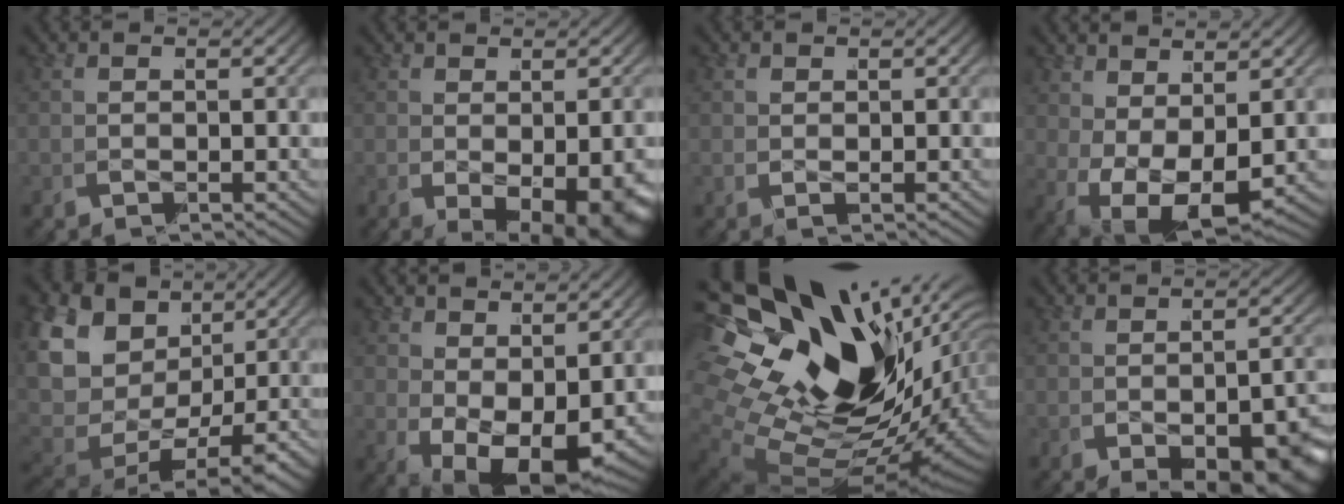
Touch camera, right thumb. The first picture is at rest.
{"total": 7.3, "force": [-2.4, 4.2, 5.5], "torque": [-0.082, -0.026, -0.025]}
{"total": 0.7, "force": [0.5, -0.1, -0.5], "torque": [0.014, 0.000, 0.012]}
{"total": 7.0, "force": [-1.2, 4.7, 5.0], "torque": [-0.105, -0.032, -0.005]}
{"total": 14.7, "force": [0.9, 11.3, 9.3], "torque": [-0.231, -0.034, 0.024]}
{"total": 9.1, "force": [-2.4, 5.5, 6.9], "torque": [-0.118, -0.033, -0.023]}
{"total": 22.6, "force": [1.2, 15.4, 16.6], "torque": [-0.312, -0.029, 0.028]}
{"total": 8.6, "force": [-4.2, 4.1, 6.3], "torque": [-0.096, -0.041, -0.047]}